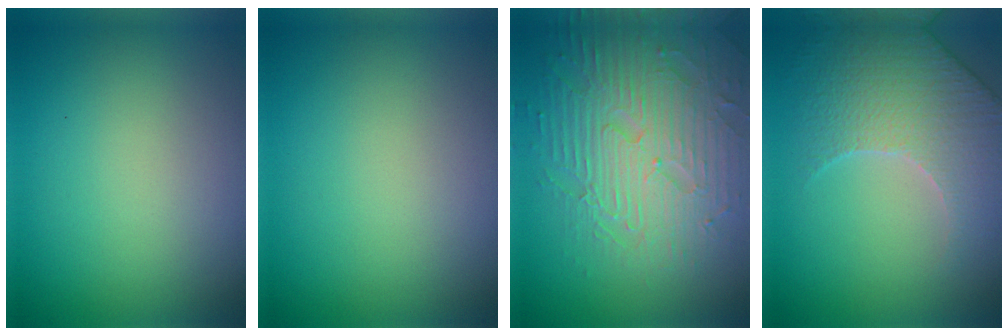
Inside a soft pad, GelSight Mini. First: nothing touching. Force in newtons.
{"total": 0.0}
{"total": 7.5, "press": 5.9, "slide": 4.6}
{"total": 4.4, "press": 4.3, "slide": 1.1}